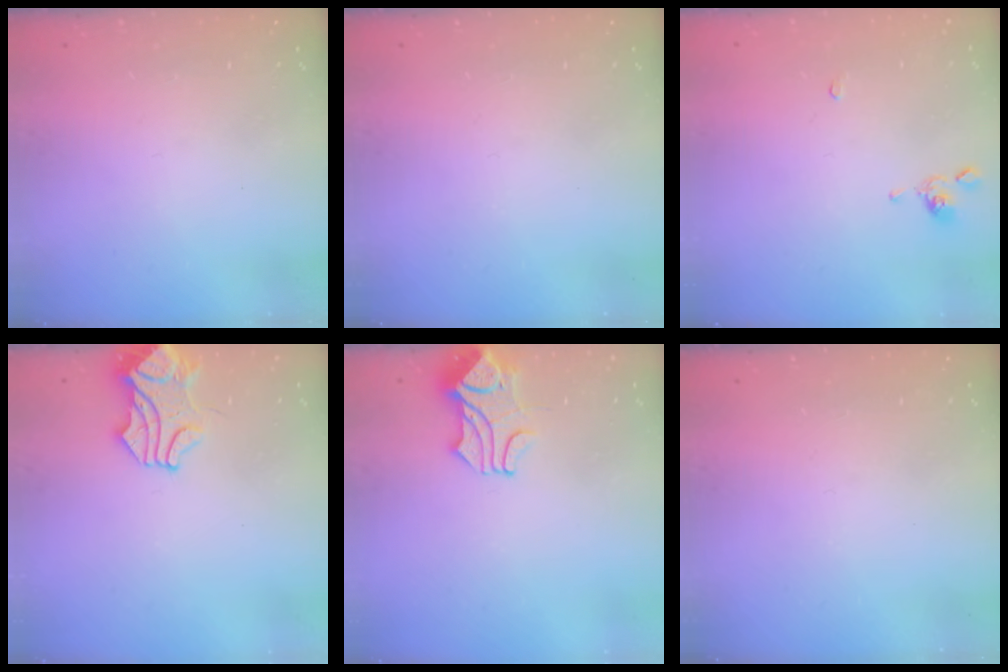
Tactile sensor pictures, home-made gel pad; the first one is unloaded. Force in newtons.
{"total": 0.0}
{"total": 0.6, "press": 0.4, "slide": 0.4}
{"total": 1.8, "press": 1.6, "slide": 0.8}
{"total": 1.5, "press": 1.2, "slide": 1.0}
{"total": 0.0}